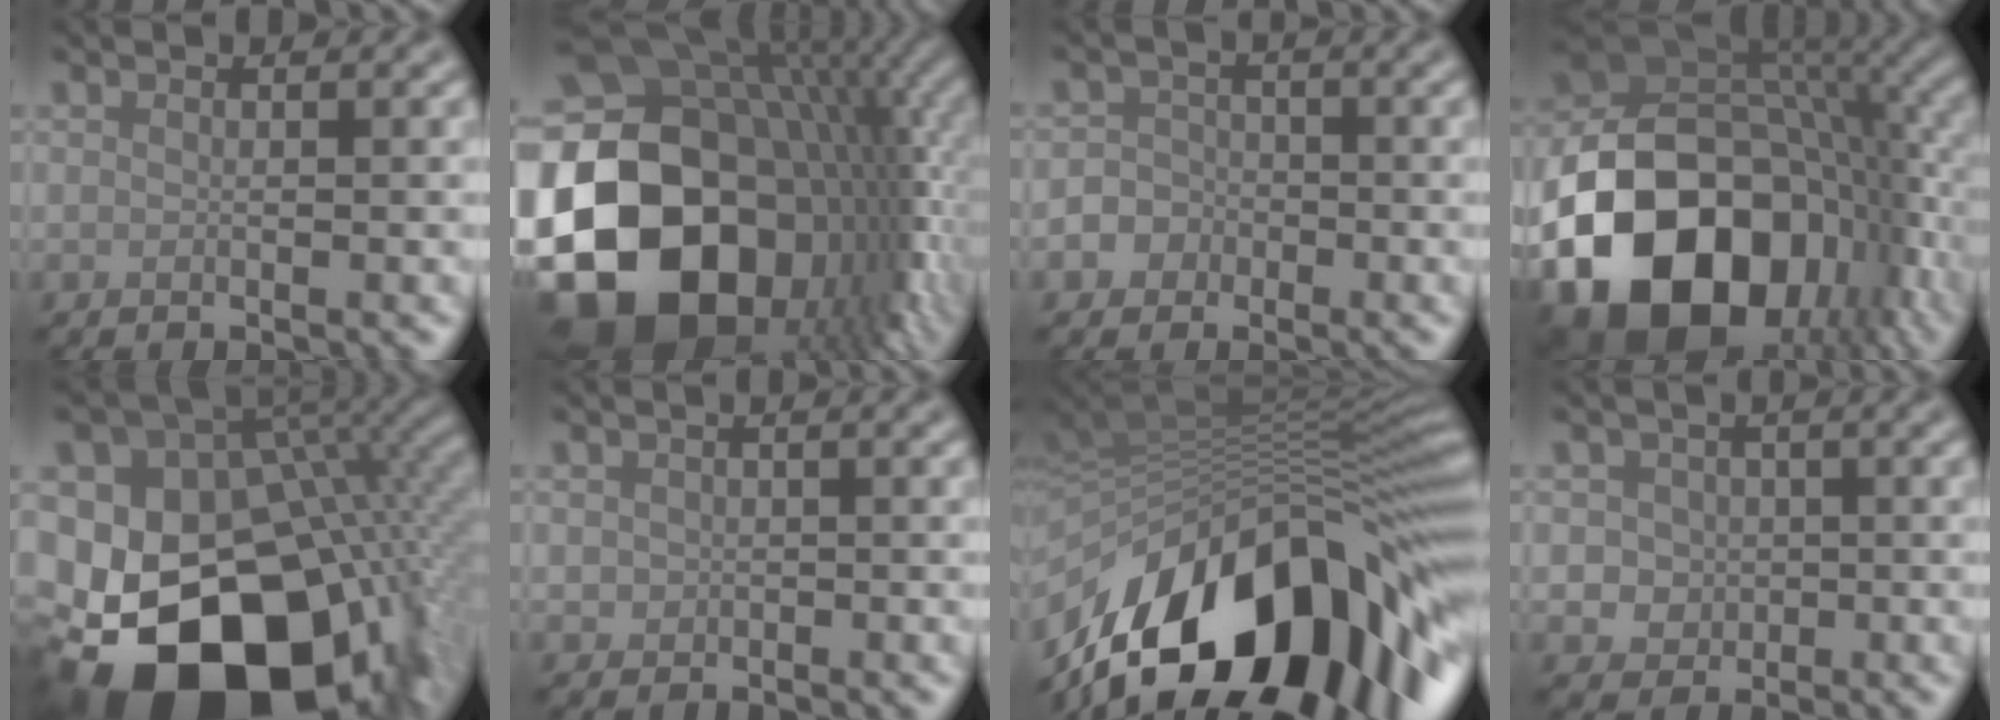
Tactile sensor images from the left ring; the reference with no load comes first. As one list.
[{"total": 21.3, "force": [-4.2, 15.7, 13.7], "torque": [-0.280, -0.020, -0.071]}, {"total": 3.6, "force": [-1.8, 3.0, 0.5], "torque": [0.019, 0.000, -0.042]}, {"total": 19.3, "force": [-7.5, 13.2, 11.9], "torque": [-0.241, -0.042, -0.111]}, {"total": 21.0, "force": [-6.7, 14.5, 13.6], "torque": [-0.253, -0.035, -0.090]}, {"total": 1.0, "force": [0.0, 1.0, 0.1], "torque": [0.005, -0.005, -0.003]}, {"total": 16.6, "force": [-7.5, 8.0, 12.5], "torque": [-0.205, 0.015, -0.138]}, {"total": 2.7, "force": [0.1, 2.6, 1.0], "torque": [-0.002, 0.003, -0.003]}]